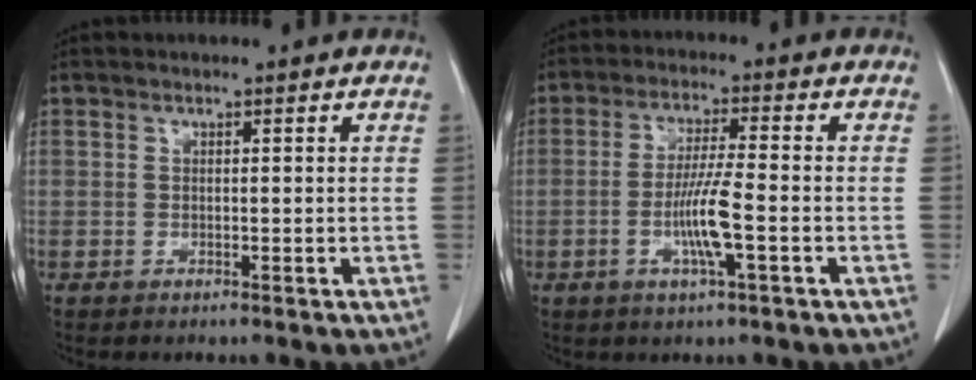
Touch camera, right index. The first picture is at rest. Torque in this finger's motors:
{"motor_torque": [1.47, -0.59, 0.66, 0.20]}